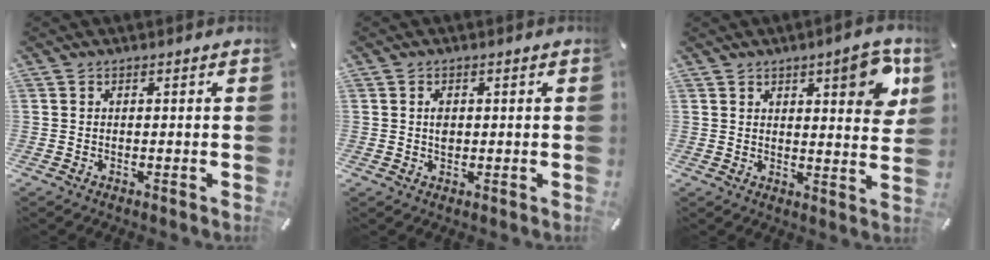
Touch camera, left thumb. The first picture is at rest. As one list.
[{"total": 2.0, "force": [0.2, 1.4, 1.4], "torque": [-0.024, 0.001, 0.001]}, {"total": 9.2, "force": [5.0, 3.2, 7.0], "torque": [-0.078, -0.030, 0.076]}]